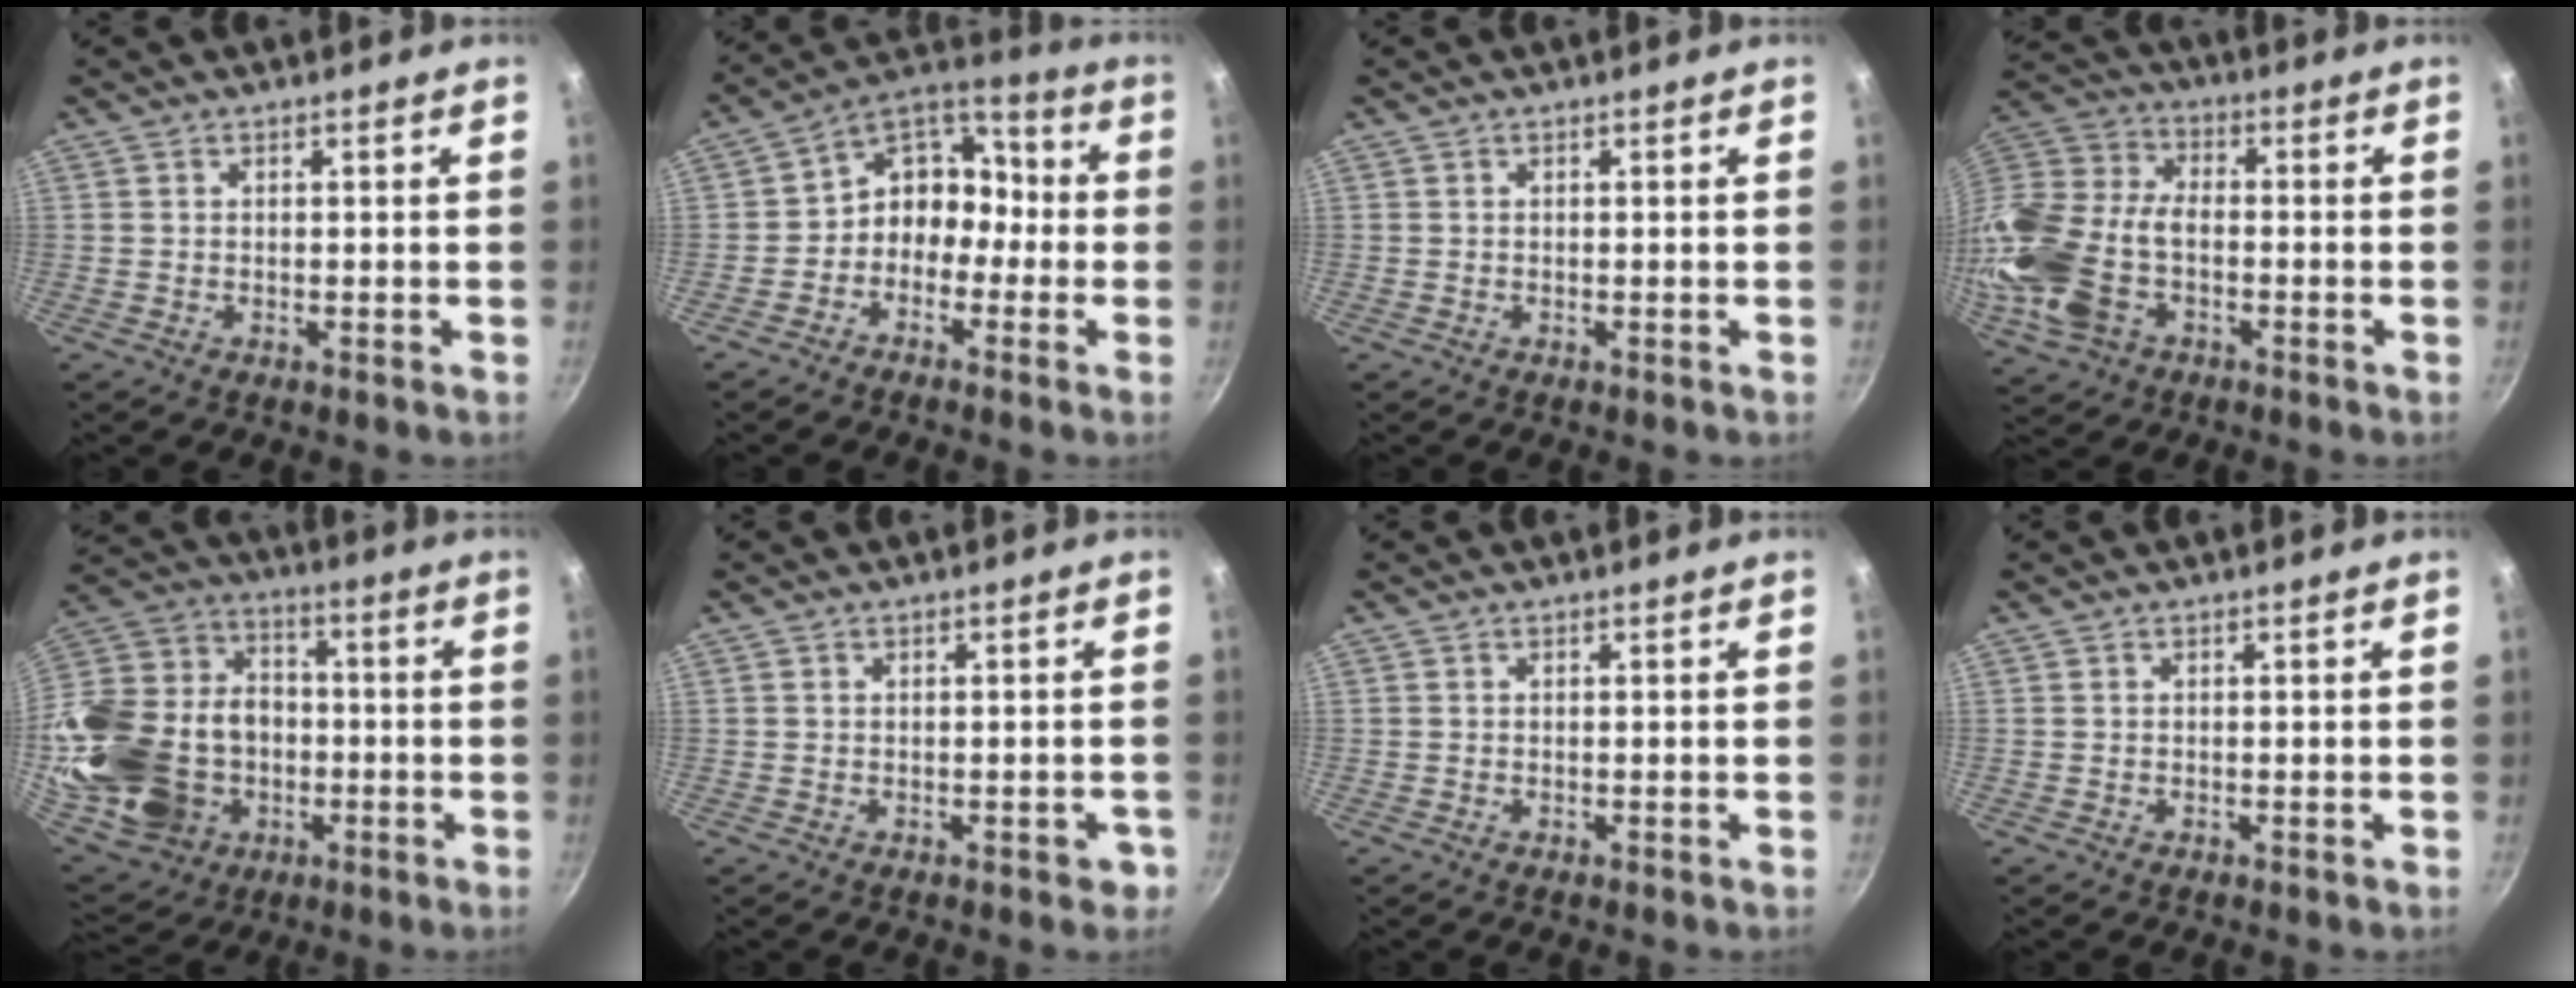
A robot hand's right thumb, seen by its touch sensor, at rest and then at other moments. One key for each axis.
{"total": 10.1, "fx": -2.6, "fy": 8.4, "fz": 5.0, "tx": -0.033, "ty": 0.062, "tz": -0.067}
{"total": 0.0}
{"total": 19.3, "fx": -5.5, "fy": 12.5, "fz": 13.7, "tx": -0.306, "ty": 0.030, "tz": -0.114}
{"total": 29.6, "fx": -4.8, "fy": 23.1, "fz": 17.8, "tx": -0.360, "ty": 0.044, "tz": -0.055}
{"total": 2.1, "fx": -0.7, "fy": 1.3, "fz": 1.6, "tx": 0.000, "ty": 0.013, "tz": -0.005}
{"total": 0.0}
{"total": 0.0}